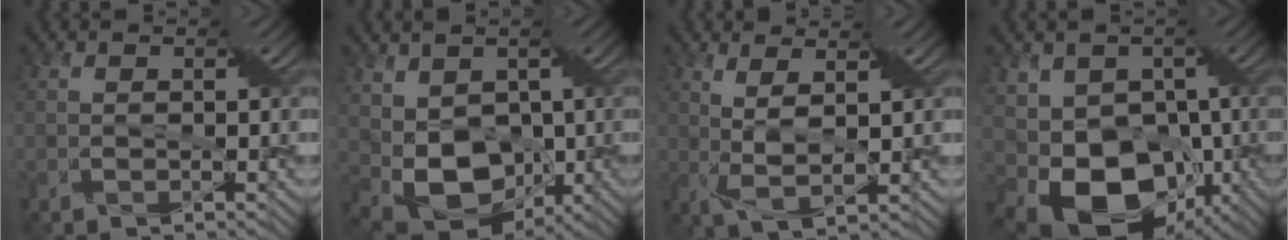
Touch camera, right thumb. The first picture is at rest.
{"total": 8.1, "force": [0.6, 6.0, 5.4], "torque": [-0.126, -0.026, 0.018]}
{"total": 3.5, "force": [1.8, -0.2, 3.0], "torque": [-0.074, -0.001, 0.038]}
{"total": 13.0, "force": [-3.7, 9.3, 8.4], "torque": [-0.160, -0.024, -0.056]}